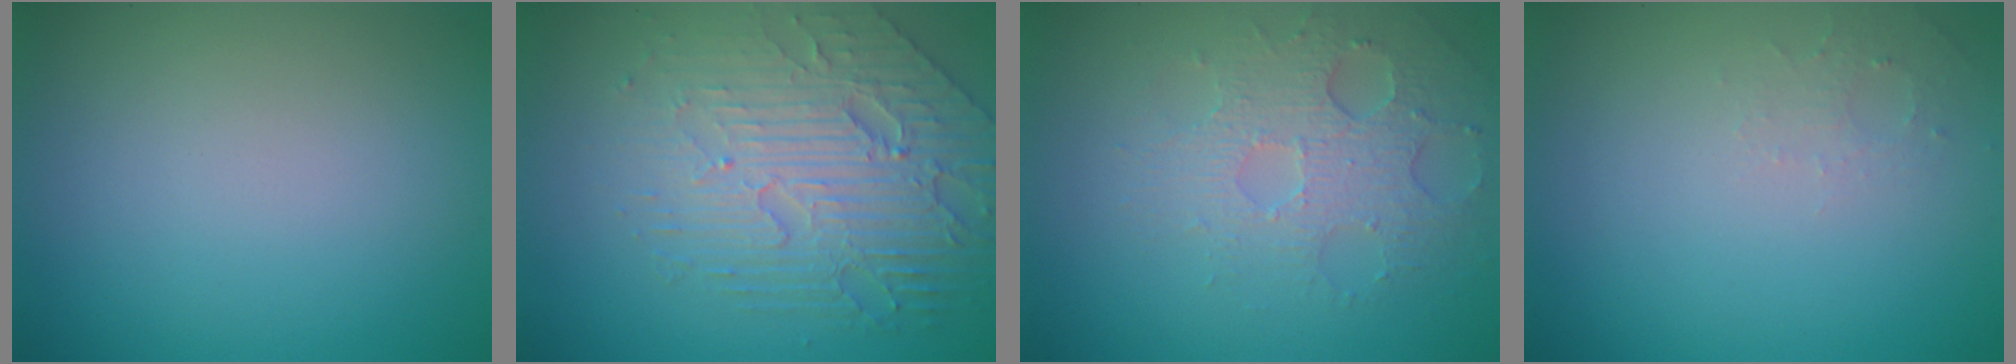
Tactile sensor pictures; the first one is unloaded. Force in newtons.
{"total": 7.0, "press": 5.1, "slide": 4.8}
{"total": 3.6, "press": 3.3, "slide": 1.3}
{"total": 1.2, "press": 1.2, "slide": 0.3}